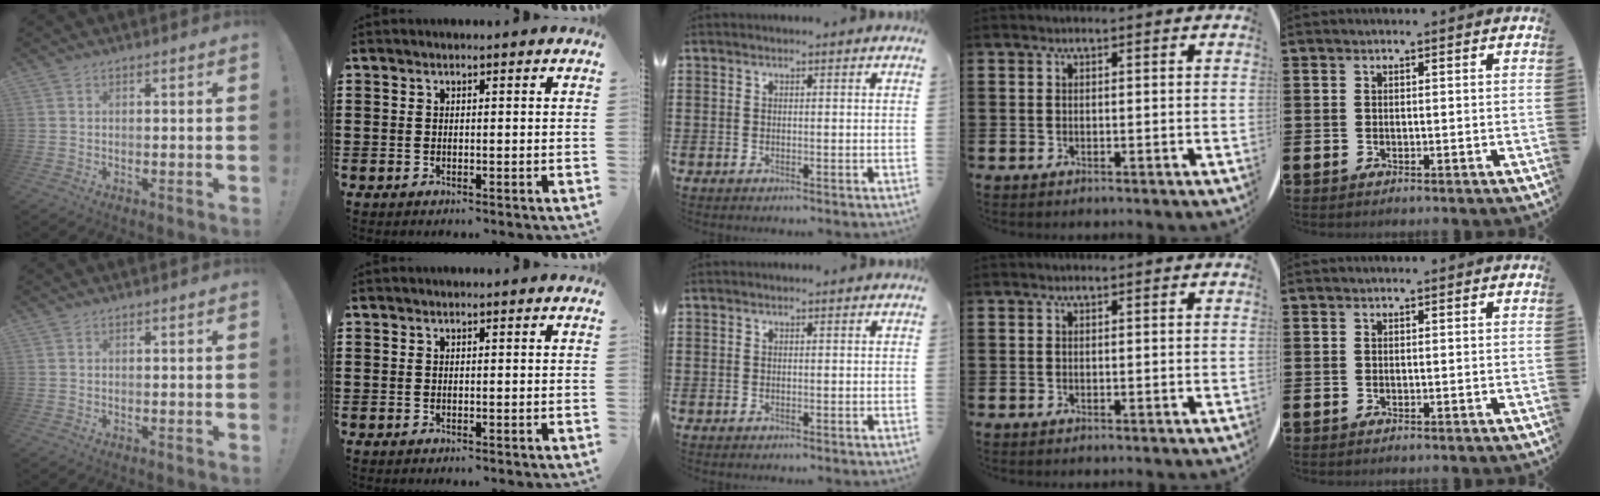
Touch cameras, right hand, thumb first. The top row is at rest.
{}